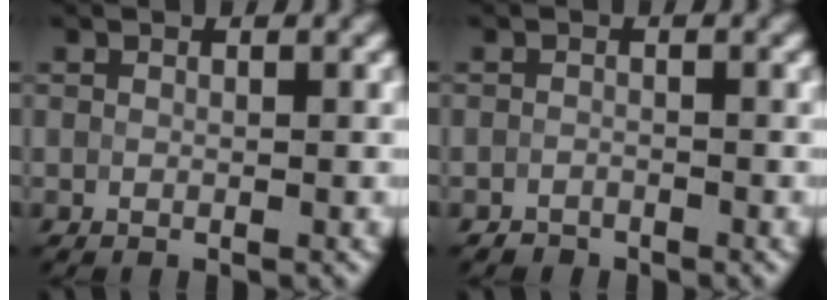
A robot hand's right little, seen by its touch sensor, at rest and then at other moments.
{"total": 1.0, "force": [-0.9, 0.4, -0.1], "torque": [0.004, 0.004, -0.017]}